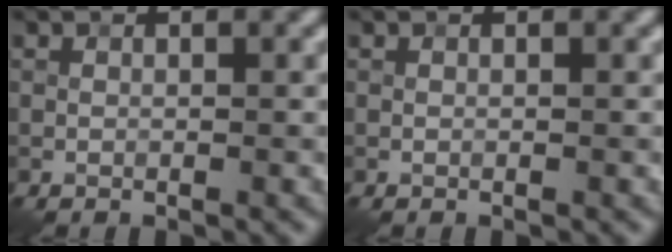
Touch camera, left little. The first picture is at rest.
{"total": 0.0}